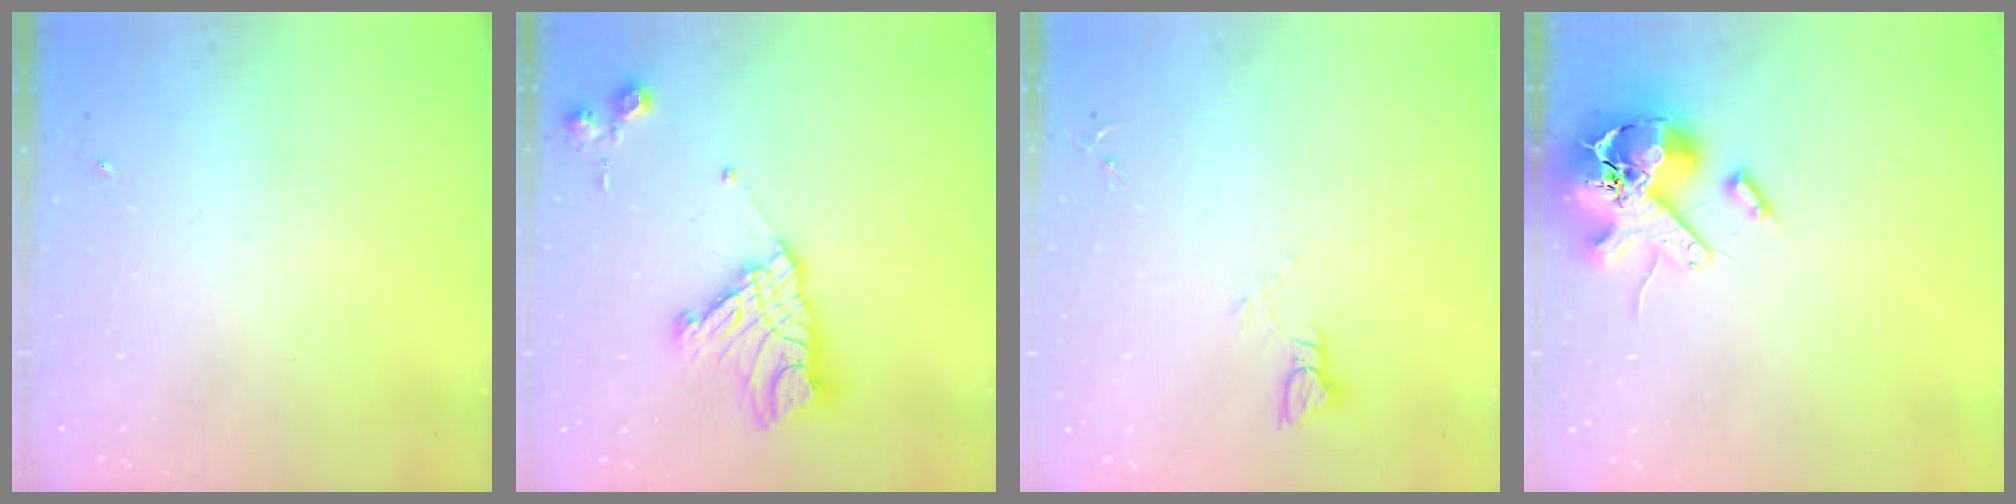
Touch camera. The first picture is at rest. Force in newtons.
{"total": 15.8, "press": 15.8, "slide": 1.3}
{"total": 3.9, "press": 3.9, "slide": 0.3}
{"total": 16.0, "press": 15.8, "slide": 2.6}